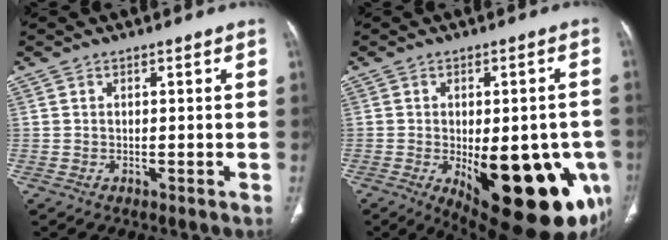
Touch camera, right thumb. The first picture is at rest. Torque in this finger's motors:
{"motor_torque": [2.23, 2.77, 2.24, -0.52, 0.55]}